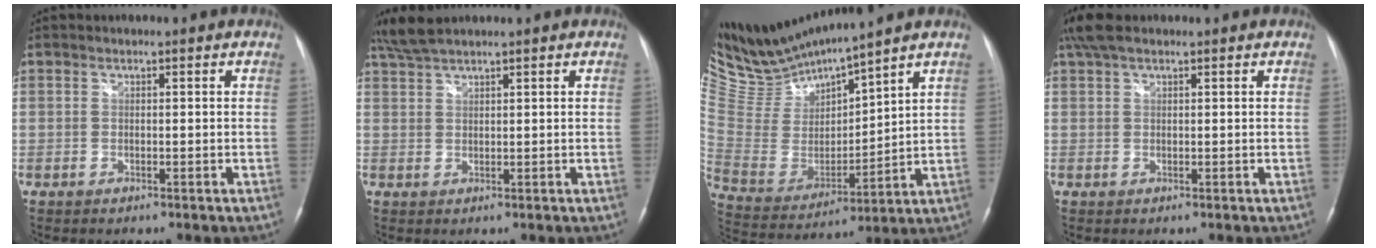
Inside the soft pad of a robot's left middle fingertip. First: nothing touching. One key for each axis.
{"total": 3.8, "fx": 3.5, "fy": 0.0, "fz": 1.7, "tx": -0.047, "ty": 0.016, "tz": 0.076}
{"total": 12.9, "fx": 12.6, "fy": -0.6, "fz": 2.8, "tx": -0.075, "ty": -0.013, "tz": 0.267}
{"total": 4.2, "fx": 3.1, "fy": 1.3, "fz": 2.5, "tx": -0.060, "ty": 0.029, "tz": 0.061}